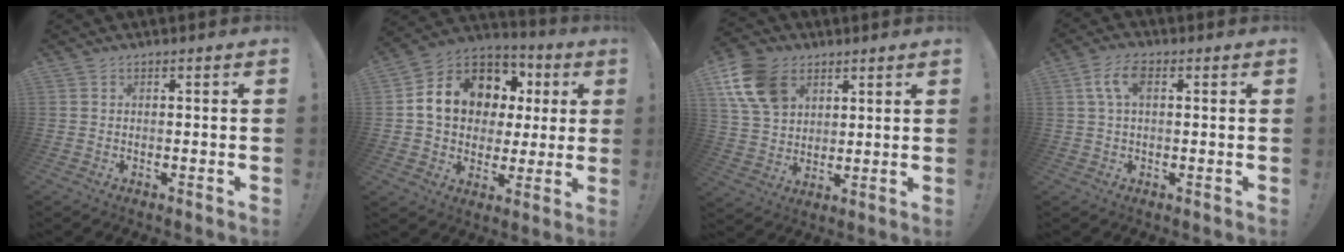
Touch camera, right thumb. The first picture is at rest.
{"total": 16.0, "force": [5.2, 12.4, 8.7], "torque": [-0.134, -0.024, 0.112]}
{"total": 15.0, "force": [7.0, 10.8, 7.8], "torque": [-0.142, -0.028, 0.138]}
{"total": 6.7, "force": [1.8, 3.4, 5.5], "torque": [-0.107, 0.006, 0.032]}